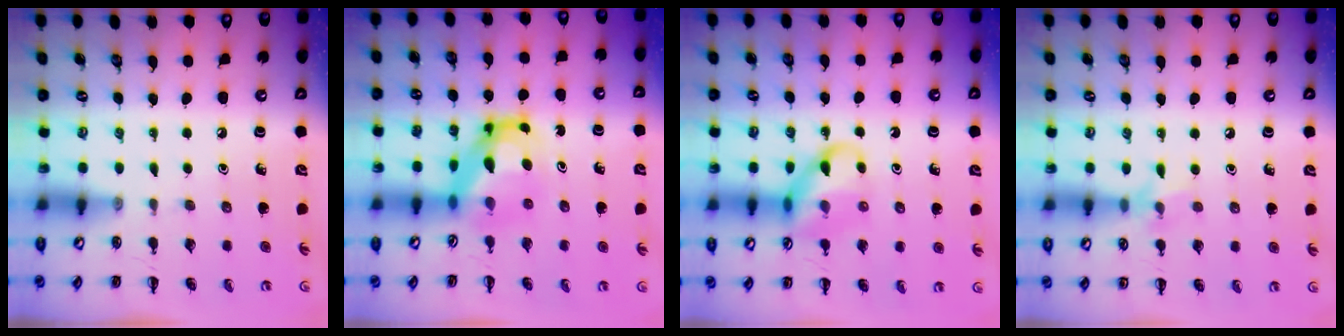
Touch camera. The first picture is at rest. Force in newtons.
{"total": 6.4, "press": 6.2, "slide": 1.5}
{"total": 11.5, "press": 11.4, "slide": 1.6}
{"total": 6.7, "press": 6.4, "slide": 1.8}